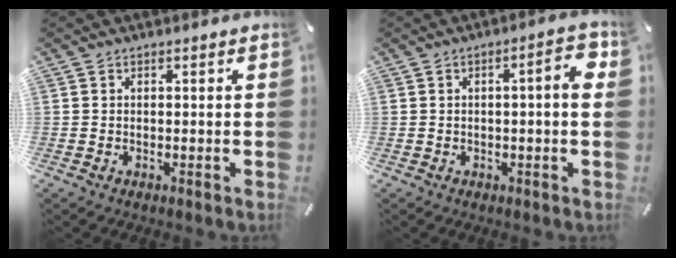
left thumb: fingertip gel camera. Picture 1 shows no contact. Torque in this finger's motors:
{"motor_torque": [0.11, -0.15, 0.35, 0.23, 0.04]}